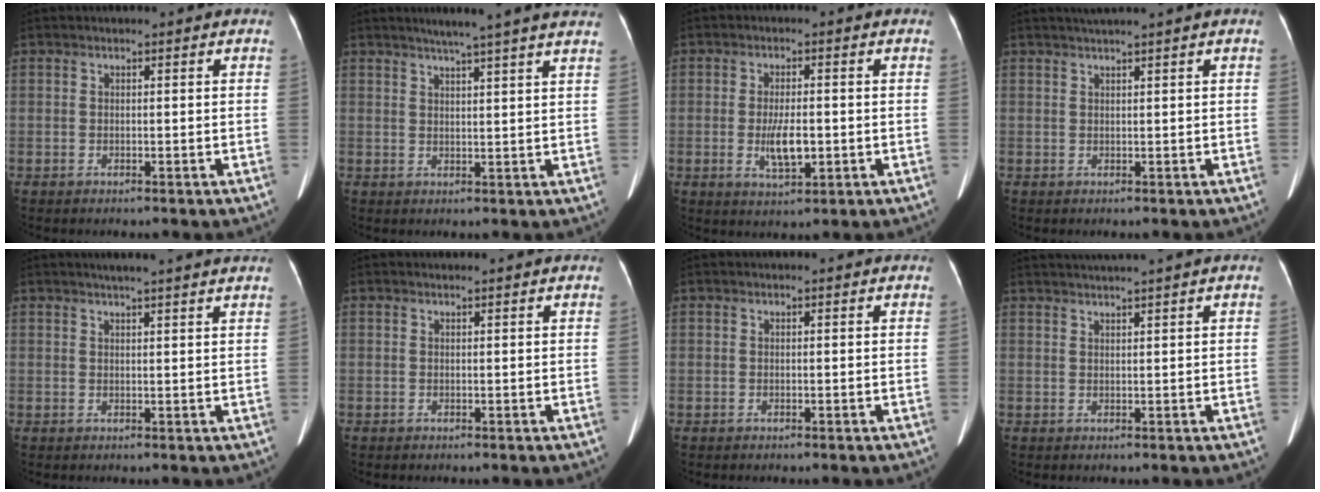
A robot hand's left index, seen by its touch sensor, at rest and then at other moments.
{"total": 10.5, "force": [8.8, -0.6, 5.7], "torque": [-0.077, 0.017, 0.096]}
{"total": 5.0, "force": [-1.1, 1.6, 4.6], "torque": [-0.091, -0.008, -0.016]}
{"total": 1.8, "force": [1.5, -0.5, 0.8], "torque": [-0.011, 0.015, 0.031]}
{"total": 7.3, "force": [6.3, -0.6, 3.7], "torque": [-0.049, 0.016, 0.068]}
{"total": 0.9, "force": [0.9, 0.1, 0.0], "torque": [-0.010, 0.011, 0.012]}
{"total": 0.6, "force": [0.6, 0.0, 0.2], "torque": [-0.006, 0.004, 0.006]}
{"total": 4.4, "force": [3.8, -1.4, 1.8], "torque": [-0.024, 0.018, 0.063]}